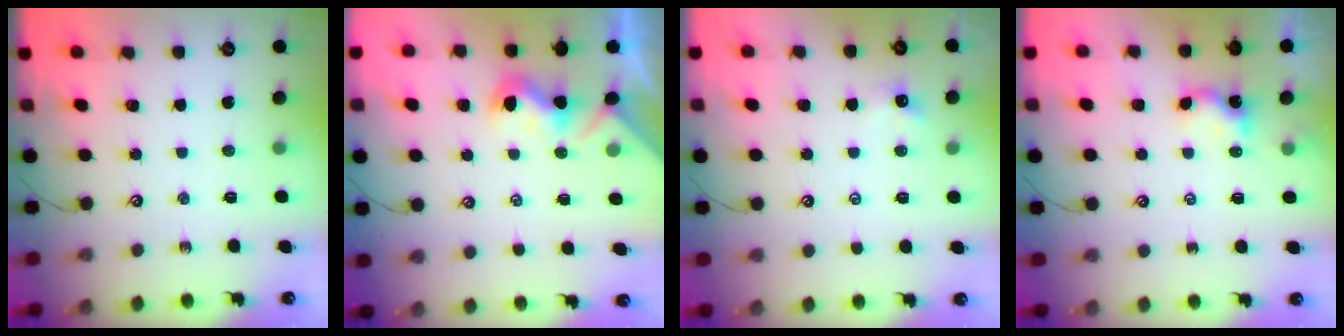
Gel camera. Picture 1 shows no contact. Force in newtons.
{"total": 0.5, "press": 0.3, "slide": 0.4}
{"total": 1.2, "press": 1.1, "slide": 0.4}
{"total": 3.3, "press": 3.3, "slide": 0.5}